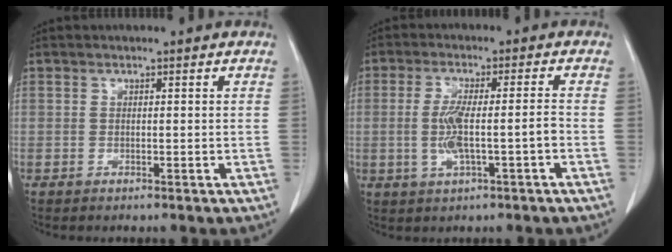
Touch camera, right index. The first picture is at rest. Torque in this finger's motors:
{"motor_torque": [0.28, -0.13, 0.16, 0.06]}